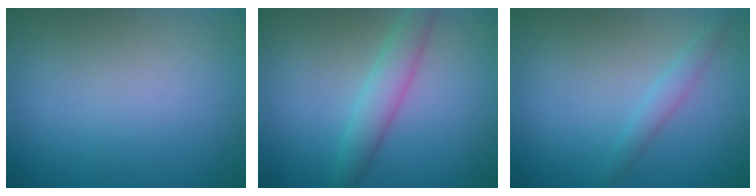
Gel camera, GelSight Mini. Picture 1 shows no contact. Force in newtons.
{"total": 2.8, "press": 2.8, "slide": 0.2}
{"total": 1.4, "press": 1.4, "slide": 0.0}